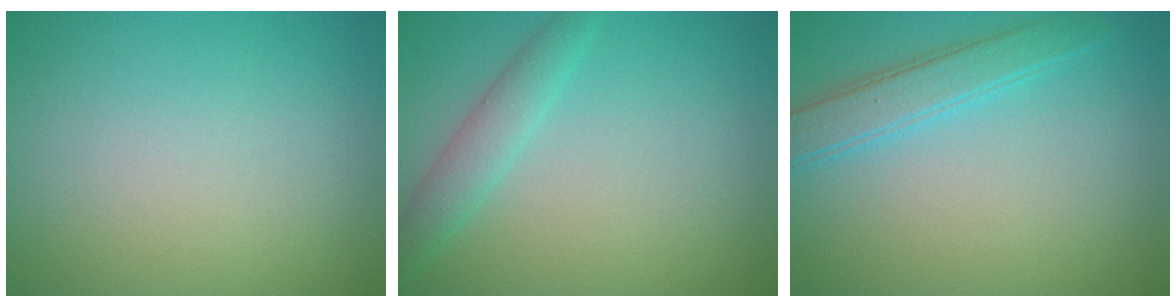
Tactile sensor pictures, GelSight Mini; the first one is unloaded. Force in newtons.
{"total": 2.3, "press": 2.3, "slide": 0.1}
{"total": 3.0, "press": 3.0, "slide": 0.0}